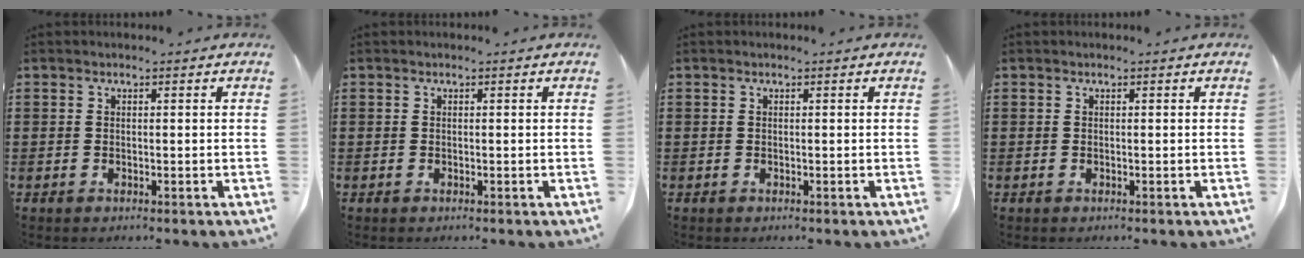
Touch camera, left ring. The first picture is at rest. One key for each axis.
{"total": 0.0}
{"total": 0.0}
{"total": 0.0}